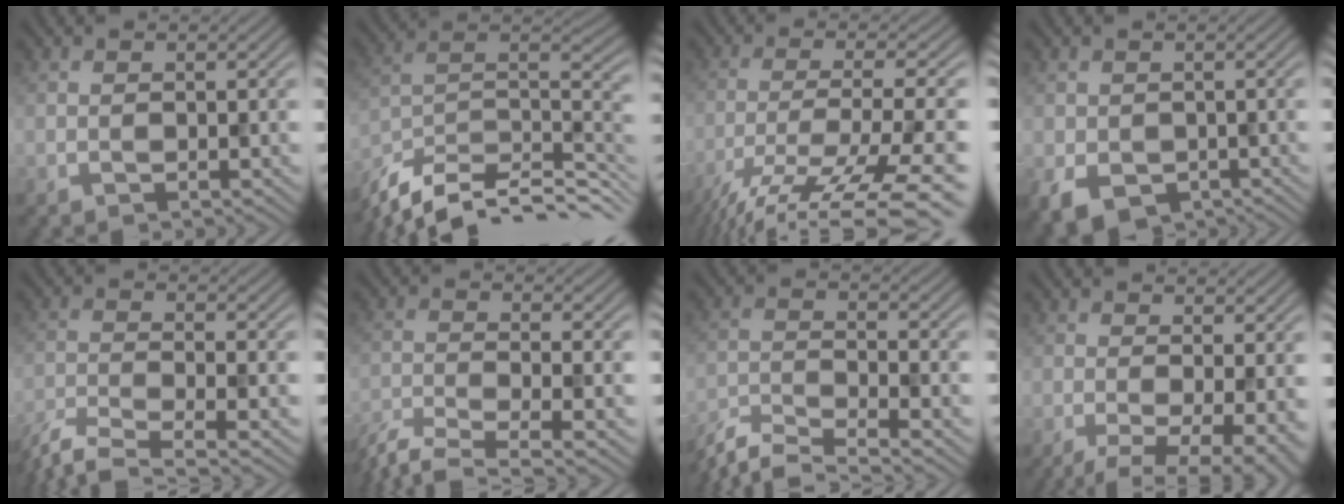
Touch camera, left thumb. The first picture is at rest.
{"total": 13.0, "force": [-9.5, 4.1, 7.9], "torque": [-0.162, 0.002, -0.167]}
{"total": 14.9, "force": [-10.1, 3.3, 10.5], "torque": [-0.177, -0.026, -0.147]}
{"total": 4.5, "force": [-1.8, 3.4, 2.3], "torque": [-0.059, -0.019, -0.030]}
{"total": 6.8, "force": [-5.4, 1.3, 4.0], "torque": [-0.077, -0.017, -0.107]}
{"total": 7.2, "force": [-5.5, 1.4, 4.3], "torque": [-0.086, -0.016, -0.105]}
{"total": 7.2, "force": [-6.2, 1.2, 3.5], "torque": [-0.071, -0.009, -0.122]}
{"total": 7.1, "force": [-2.4, 2.0, 6.4], "torque": [-0.101, -0.011, -0.035]}